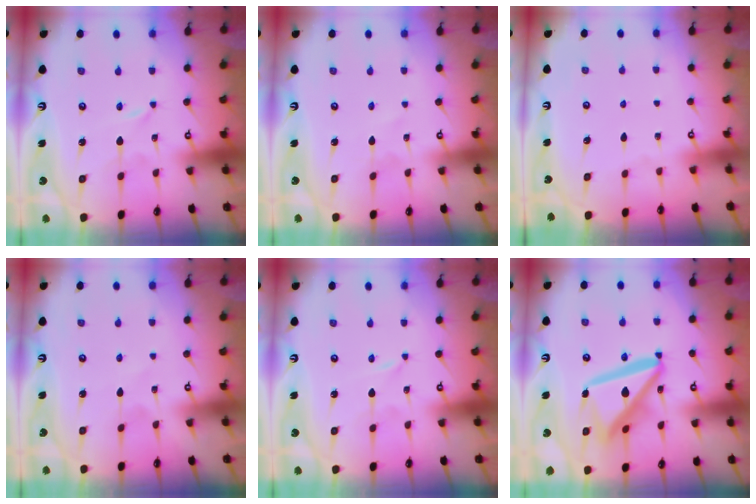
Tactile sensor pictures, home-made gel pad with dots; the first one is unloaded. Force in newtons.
{"total": 1.0, "press": 1.0, "slide": 0.1}
{"total": 0.0}
{"total": 2.5, "press": 2.5, "slide": 0.3}
{"total": 0.0}
{"total": 18.0, "press": 17.9, "slide": 2.0}